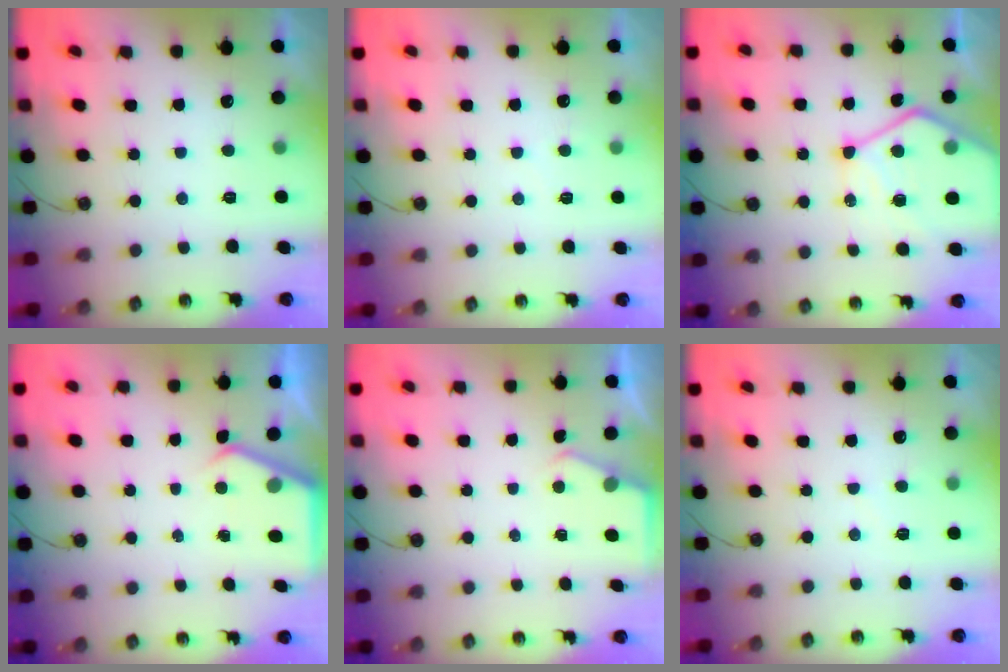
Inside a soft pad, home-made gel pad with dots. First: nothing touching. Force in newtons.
{"total": 3.9, "press": 3.8, "slide": 0.5}
{"total": 14.8, "press": 14.7, "slide": 1.1}
{"total": 3.5, "press": 3.4, "slide": 0.5}
{"total": 2.3, "press": 2.3, "slide": 0.3}
{"total": 3.7, "press": 3.7, "slide": 0.4}